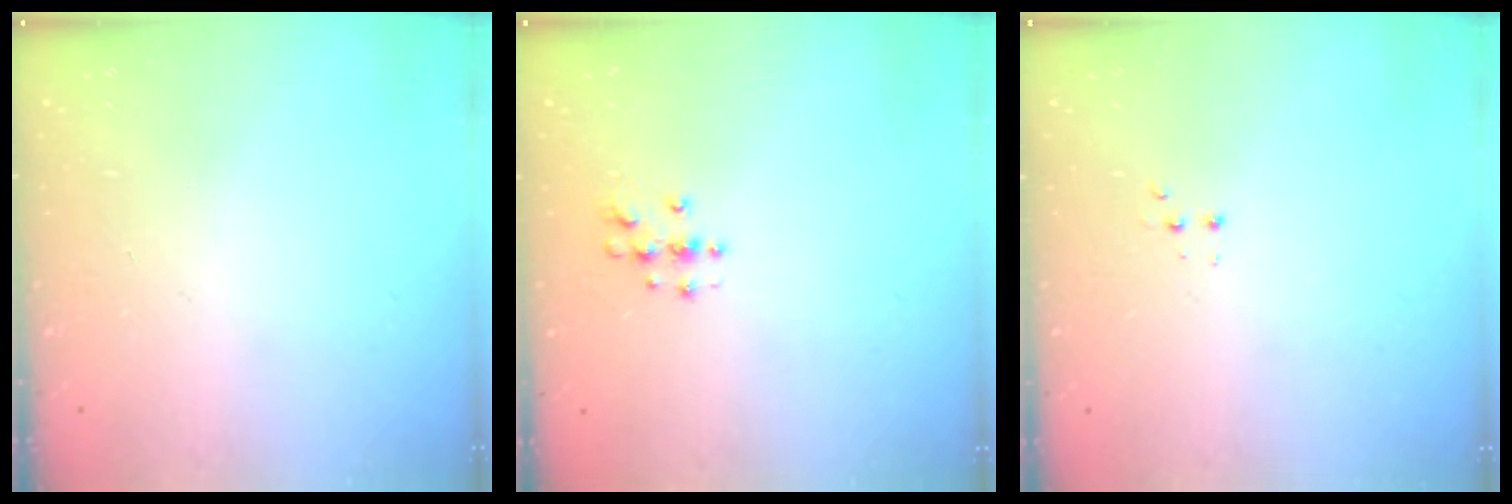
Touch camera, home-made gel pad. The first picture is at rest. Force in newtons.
{"total": 3.7, "press": 3.7, "slide": 0.2}
{"total": 2.4, "press": 2.2, "slide": 0.9}